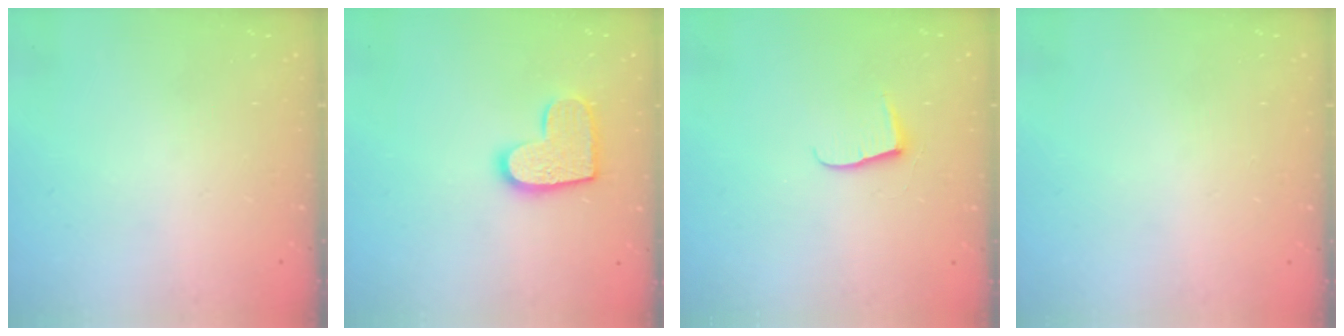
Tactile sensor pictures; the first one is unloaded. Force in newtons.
{"total": 12.1, "press": 12.0, "slide": 0.6}
{"total": 6.2, "press": 6.2, "slide": 0.5}
{"total": 0.5, "press": 0.5, "slide": 0.1}